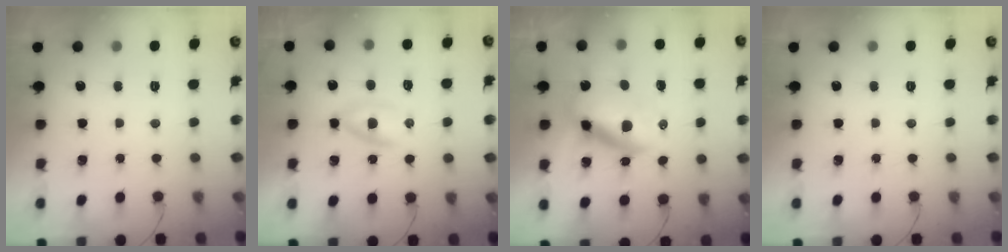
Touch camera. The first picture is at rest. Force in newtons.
{"total": 3.0, "press": 2.8, "slide": 1.2}
{"total": 9.5, "press": 9.2, "slide": 2.4}
{"total": 0.0}